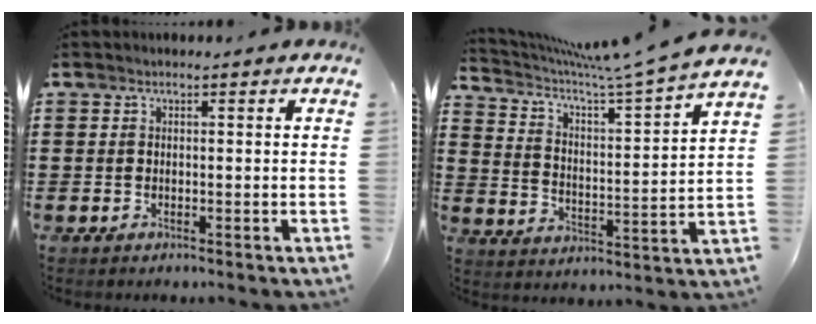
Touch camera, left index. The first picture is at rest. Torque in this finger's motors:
{"motor_torque": [0.12, 0.07, 0.25, 0.15]}